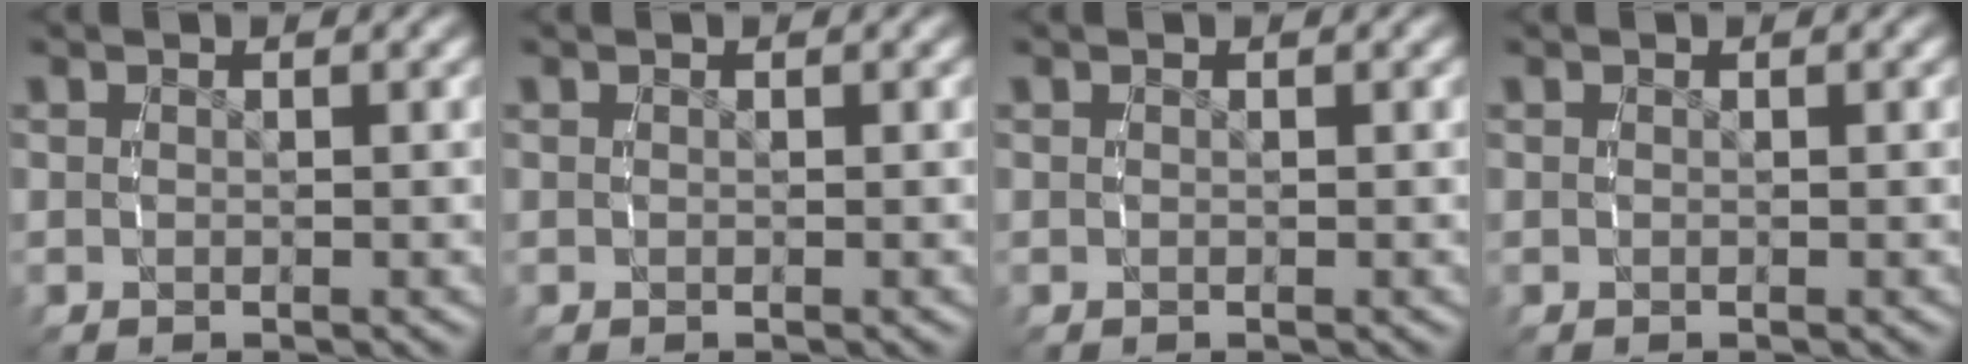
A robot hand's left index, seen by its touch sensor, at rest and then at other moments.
{"total": 0.0}
{"total": 0.0}
{"total": 0.0}